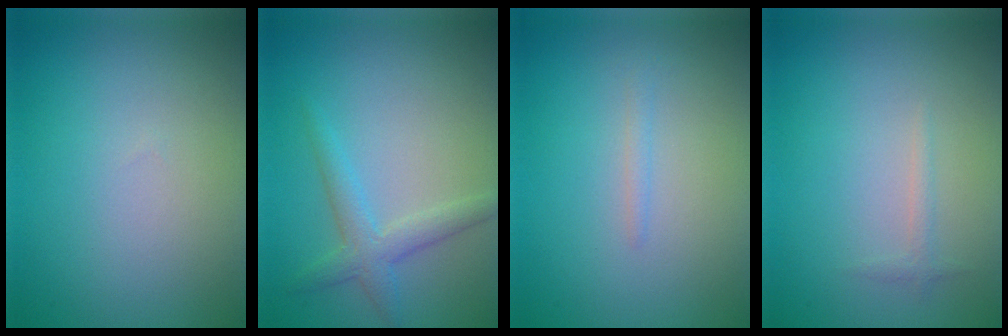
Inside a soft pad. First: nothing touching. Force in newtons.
{"total": 2.6, "press": 2.6, "slide": 0.1}
{"total": 0.8, "press": 0.7, "slide": 0.1}
{"total": 0.8, "press": 0.8, "slide": 0.0}